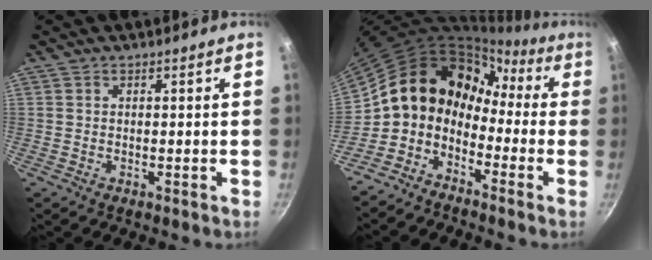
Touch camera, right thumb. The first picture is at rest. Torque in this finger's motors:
{"motor_torque": [2.44, 2.44, 0.36, -0.25, 0.51]}